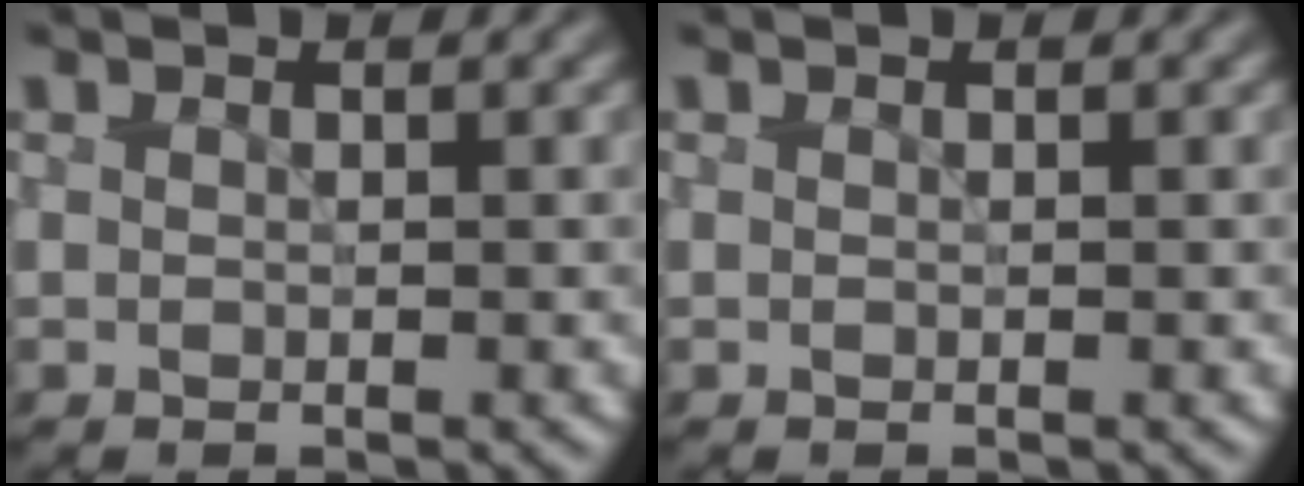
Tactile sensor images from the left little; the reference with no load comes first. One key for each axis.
{"total": 0.0}